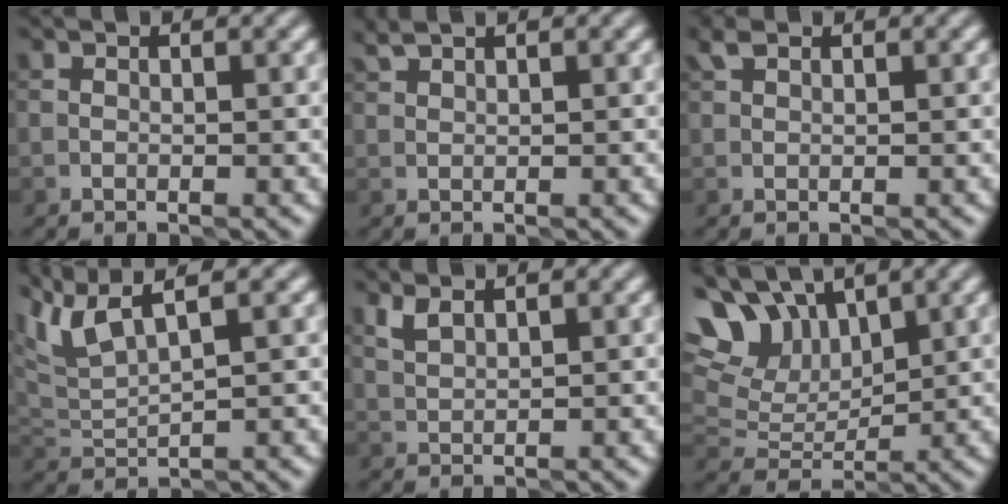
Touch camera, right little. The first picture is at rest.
{"total": 1.3, "force": [1.3, -0.1, 0.4], "torque": [-0.018, 0.004, 0.033]}
{"total": 1.4, "force": [1.1, 0.5, 0.7], "torque": [-0.019, 0.009, 0.023]}
{"total": 5.2, "force": [3.6, 0.8, 3.6], "torque": [-0.085, 0.020, 0.077]}
{"total": 1.7, "force": [1.4, 0.3, 1.0], "torque": [-0.031, 0.003, 0.033]}
{"total": 10.1, "force": [6.3, 5.7, 5.5], "torque": [-0.138, 0.027, 0.111]}